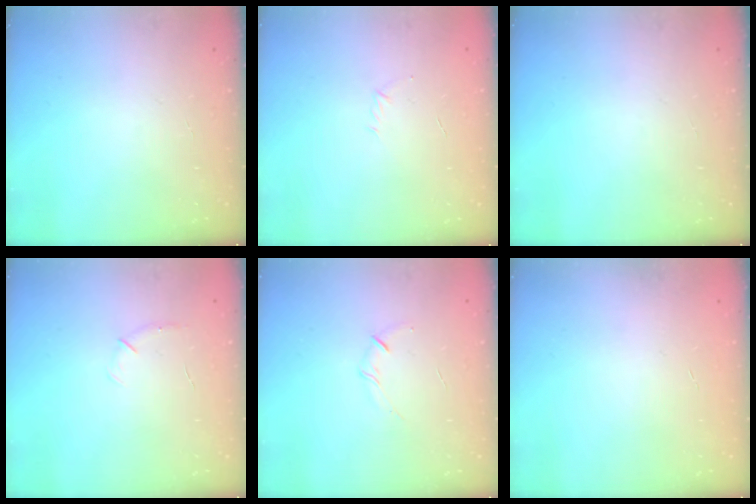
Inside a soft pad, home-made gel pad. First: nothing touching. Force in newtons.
{"total": 2.9, "press": 2.8, "slide": 0.7}
{"total": 0.0}
{"total": 4.1, "press": 4.0, "slide": 1.0}
{"total": 3.7, "press": 3.6, "slide": 1.1}
{"total": 0.0}